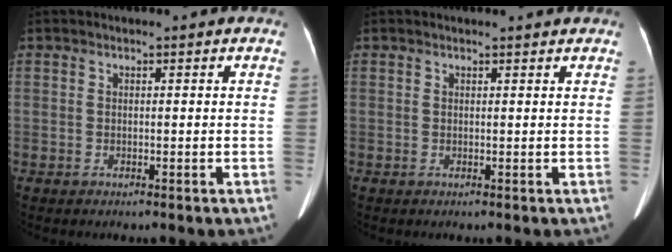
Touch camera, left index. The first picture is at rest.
{"total": 1.1, "force": [1.1, 0.1, 0.0], "torque": [-0.010, 0.001, 0.011]}